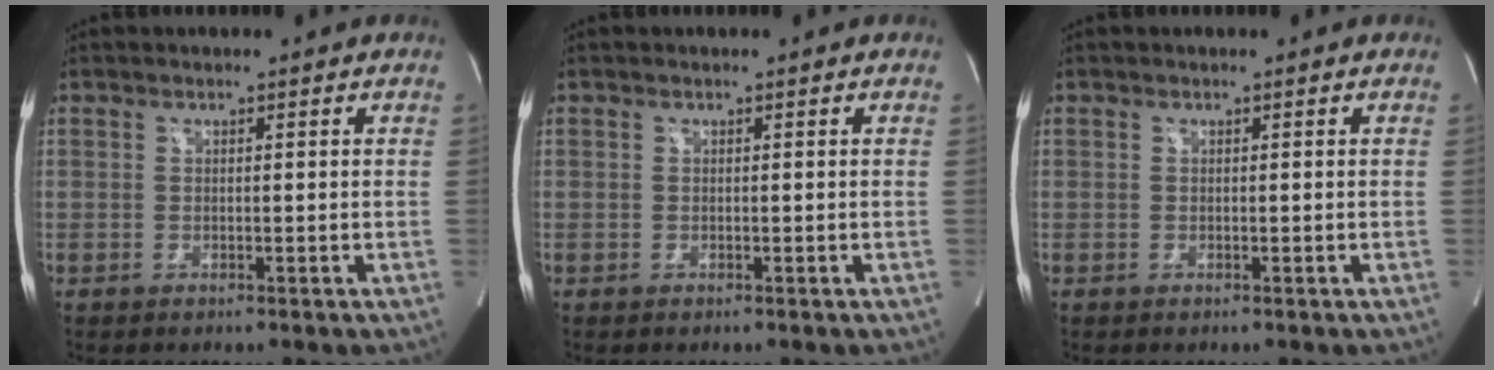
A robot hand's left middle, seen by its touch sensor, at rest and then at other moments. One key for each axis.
{"total": 0.0}
{"total": 0.0}